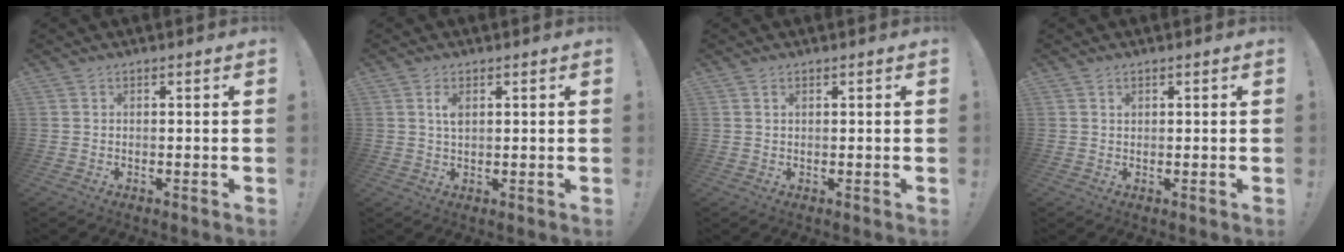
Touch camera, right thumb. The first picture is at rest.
{"total": 4.4, "force": [0.7, 2.0, 3.8], "torque": [-0.065, 0.004, 0.009]}
{"total": 0.8, "force": [0.4, 0.4, 0.6], "torque": [-0.008, 0.000, 0.006]}
{"total": 0.6, "force": [0.2, 0.5, 0.1], "torque": [0.001, -0.001, 0.004]}